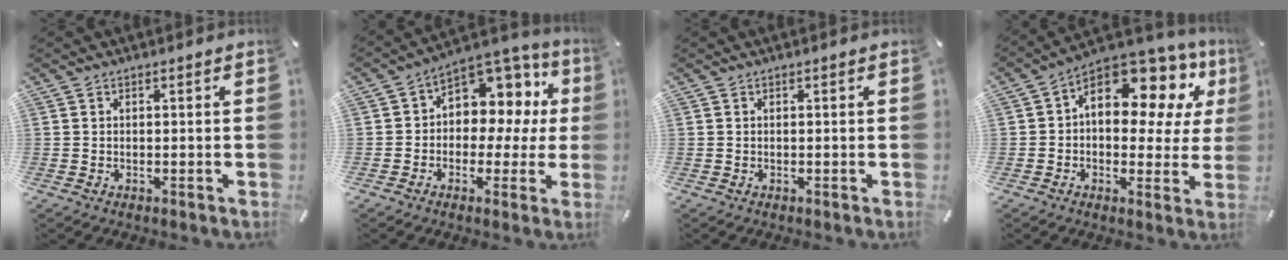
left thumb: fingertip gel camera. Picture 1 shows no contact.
{"total": 9.3, "force": [1.6, 7.7, 4.9], "torque": [-0.067, -0.025, 0.034]}
{"total": 0.0}
{"total": 14.6, "force": [7.3, 8.3, 9.5], "torque": [-0.142, -0.057, 0.127]}